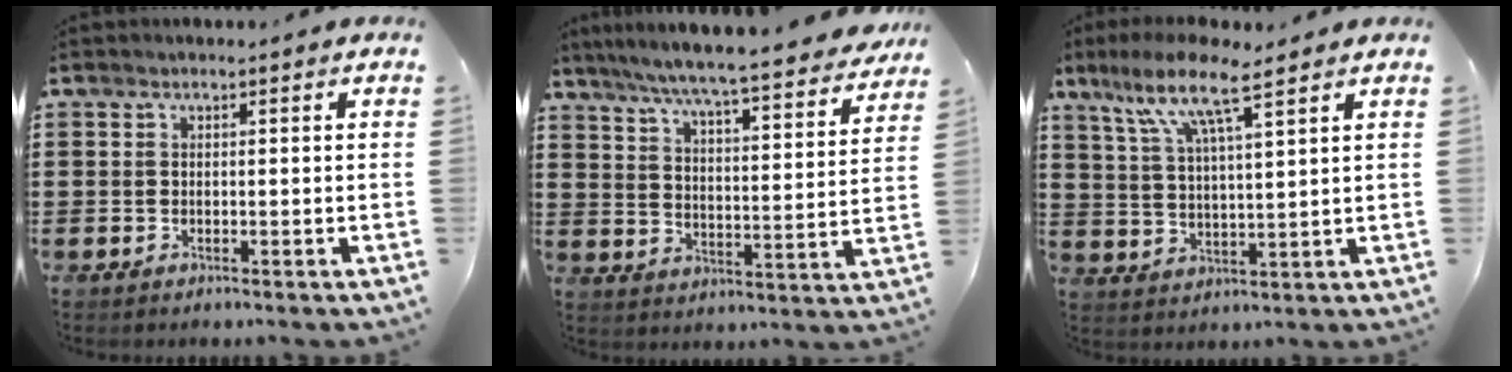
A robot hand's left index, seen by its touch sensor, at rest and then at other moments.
{"total": 6.6, "force": [6.0, -0.7, 2.6], "torque": [-0.078, -0.049, 0.097]}
{"total": 9.1, "force": [6.5, 1.1, 6.2], "torque": [-0.140, -0.017, 0.115]}